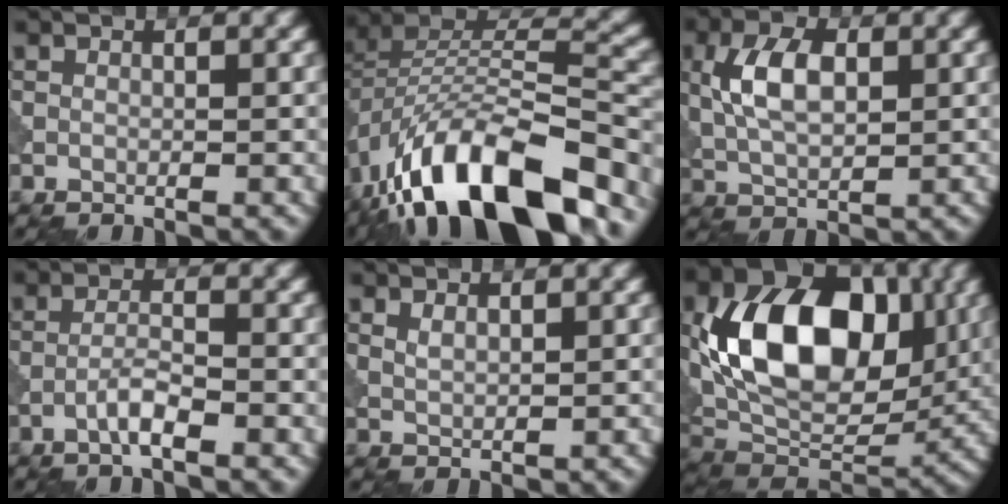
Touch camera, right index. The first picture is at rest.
{"total": 15.0, "force": [-9.9, 5.7, 9.7], "torque": [-0.169, 0.016, -0.166]}
{"total": 5.6, "force": [0.9, 3.0, 4.6], "torque": [-0.096, 0.007, 0.020]}
{"total": 2.4, "force": [-1.4, 0.4, 2.0], "torque": [-0.040, 0.009, -0.033]}
{"total": 1.2, "force": [0.7, 0.5, 0.8], "torque": [-0.019, -0.002, 0.019]}
{"total": 13.5, "force": [2.4, 8.9, 9.9], "torque": [-0.166, 0.001, 0.040]}